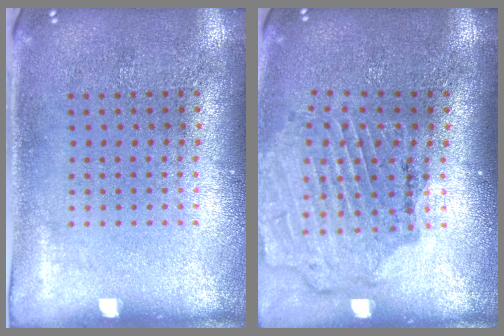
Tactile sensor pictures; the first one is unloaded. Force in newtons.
{"total": 1.6, "press": 1.6, "slide": 0.1}